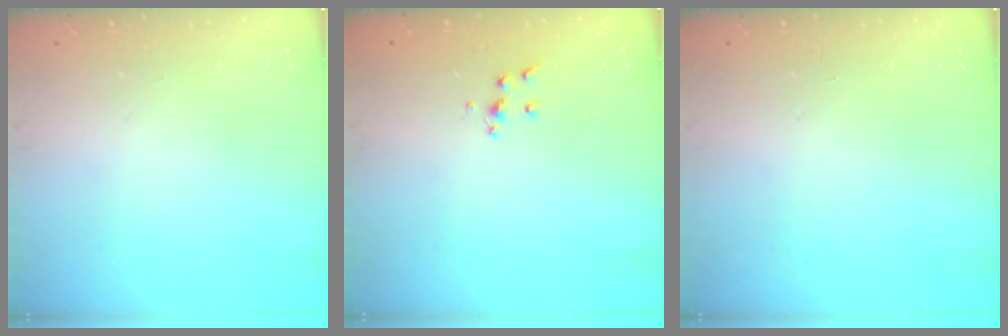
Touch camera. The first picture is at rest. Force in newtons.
{"total": 6.1, "press": 6.1, "slide": 0.5}
{"total": 0.0}